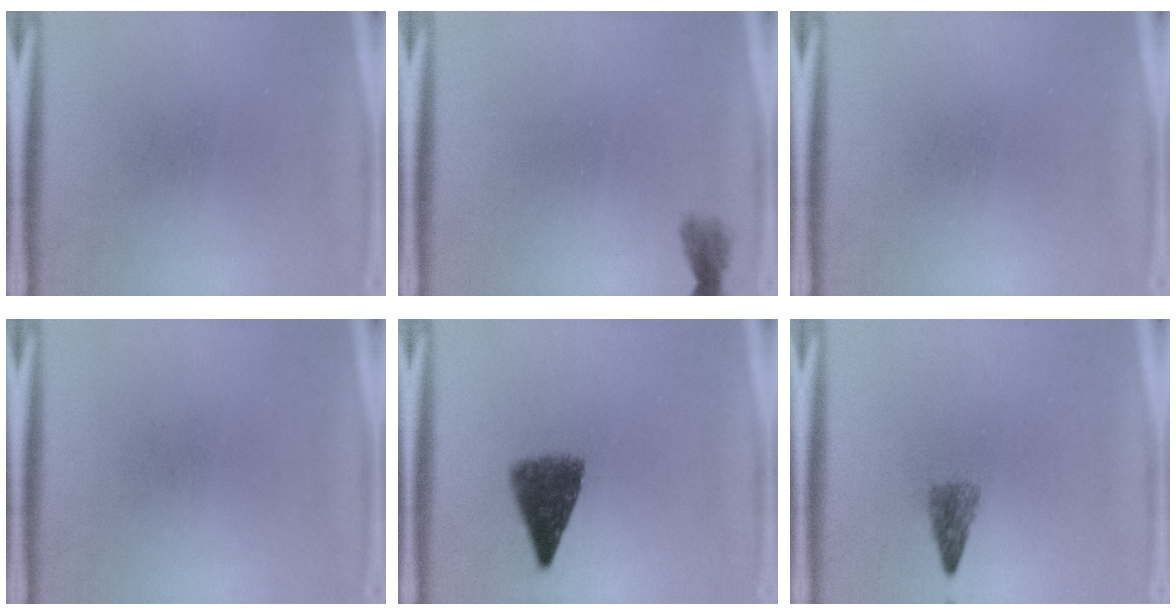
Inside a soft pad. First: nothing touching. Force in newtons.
{"total": 1.3}
{"total": 0.0}
{"total": 0.0}
{"total": 6.4}
{"total": 2.2}